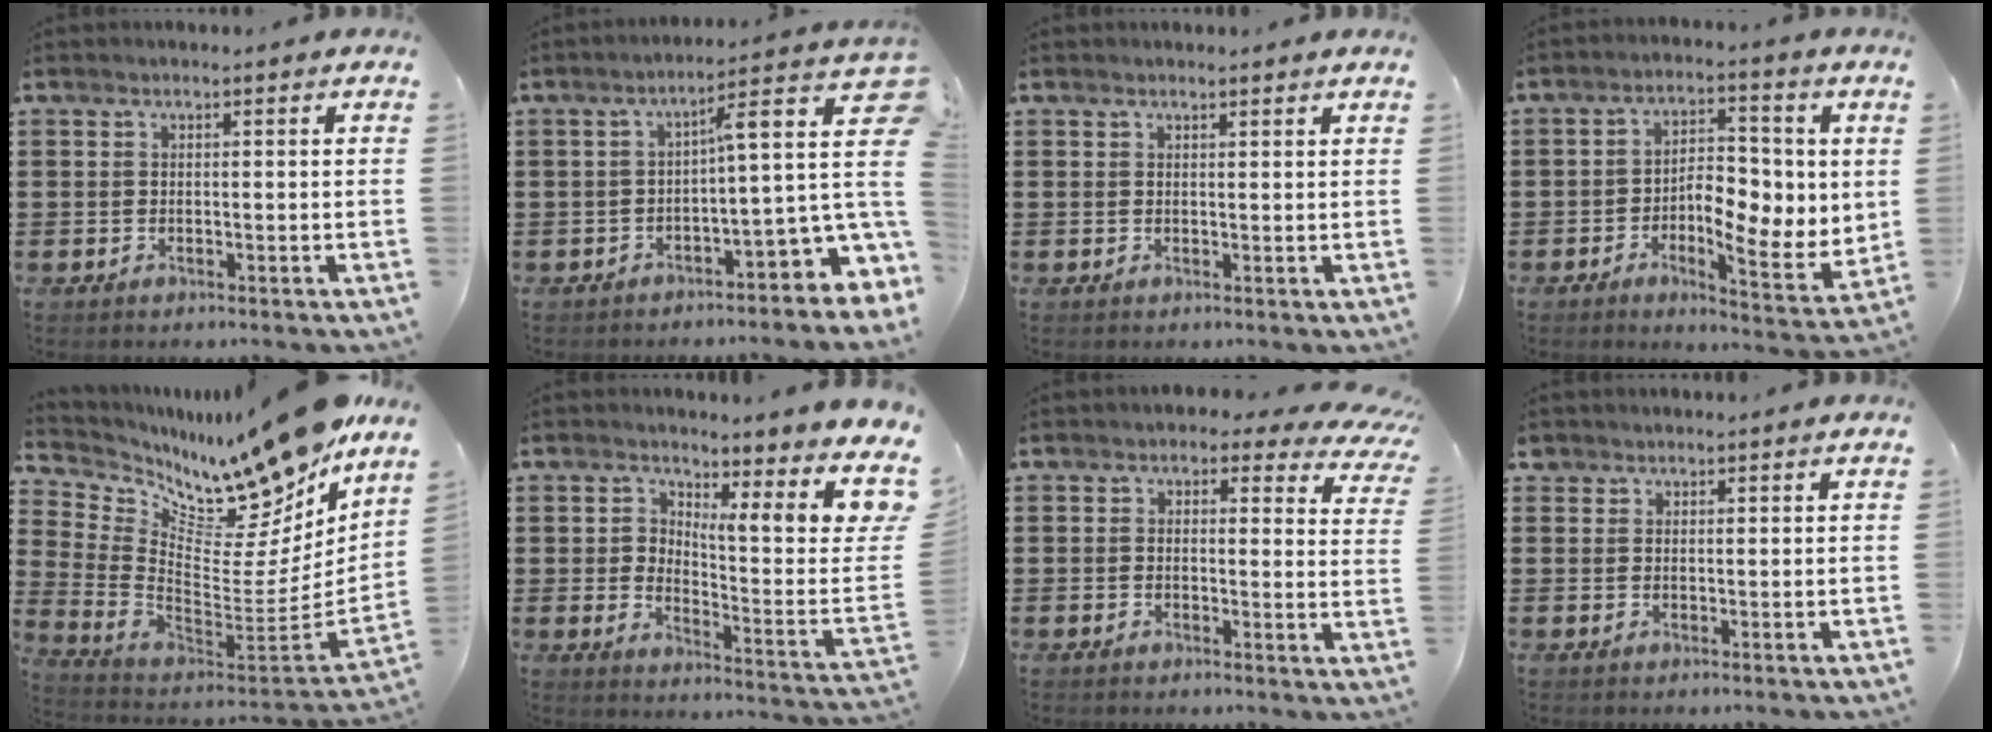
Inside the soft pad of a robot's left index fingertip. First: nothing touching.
{"total": 5.5, "force": [-0.3, 1.4, 5.3], "torque": [-0.078, -0.035, -0.020]}
{"total": 0.9, "force": [0.9, 0.0, 0.1], "torque": [-0.003, -0.001, 0.017]}
{"total": 6.5, "force": [0.1, 3.1, 5.7], "torque": [-0.094, -0.014, -0.005]}
{"total": 13.9, "force": [12.7, 2.3, 5.1], "torque": [-0.096, -0.119, 0.209]}
{"total": 7.3, "force": [3.4, 2.0, 6.1], "torque": [-0.100, -0.026, 0.052]}
{"total": 2.9, "force": [2.0, 1.8, 1.0], "torque": [-0.017, -0.008, 0.030]}
{"total": 1.5, "force": [1.3, 0.7, -0.2], "torque": [-0.002, 0.003, 0.027]}